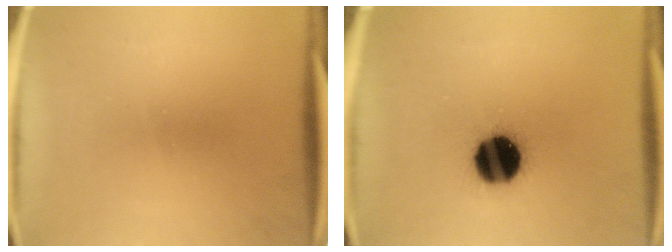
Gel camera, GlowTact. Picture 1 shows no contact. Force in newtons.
{"total": 15.3}